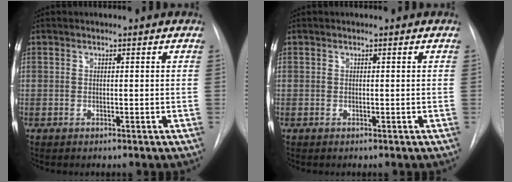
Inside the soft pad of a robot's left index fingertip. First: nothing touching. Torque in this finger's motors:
{"motor_torque": [-0.01, 0.01, -0.01, 0.00]}